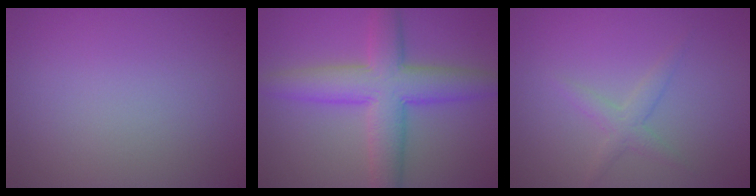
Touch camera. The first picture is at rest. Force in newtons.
{"total": 7.4, "press": 7.4, "slide": 0.1}
{"total": 1.8, "press": 1.8, "slide": 0.1}